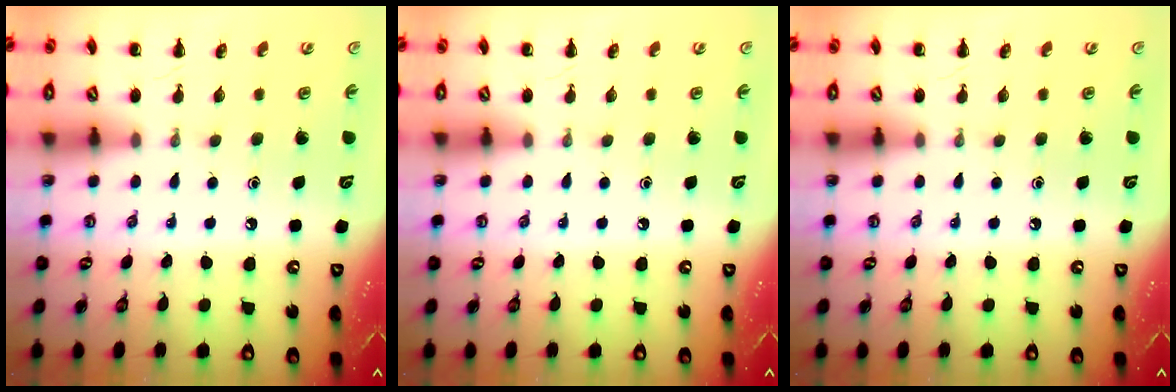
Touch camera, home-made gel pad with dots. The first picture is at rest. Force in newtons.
{"total": 0.0}
{"total": 0.0}